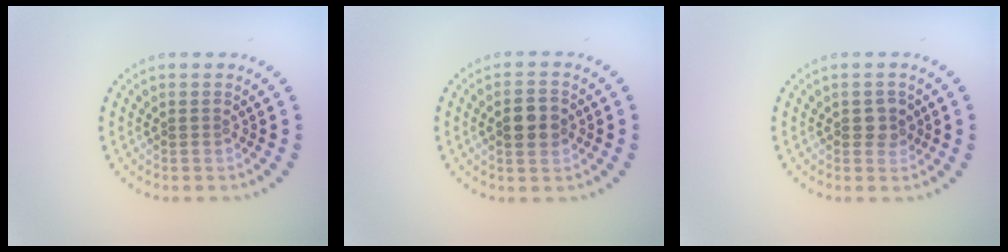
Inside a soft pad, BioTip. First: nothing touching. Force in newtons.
{"total": 3.5, "press": 3.5, "slide": 0.1}
{"total": 1.6, "press": 1.5, "slide": 0.5}